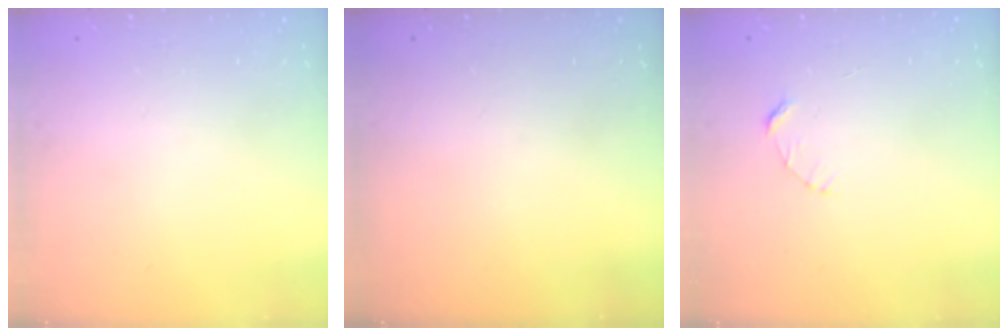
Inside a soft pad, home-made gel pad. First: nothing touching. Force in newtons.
{"total": 0.0}
{"total": 2.7, "press": 2.7, "slide": 0.3}